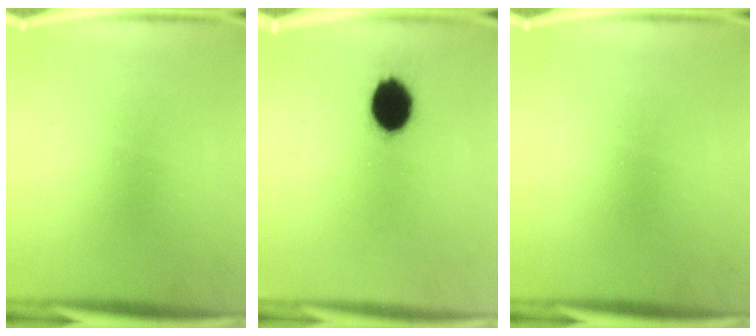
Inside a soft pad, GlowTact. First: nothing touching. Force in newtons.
{"total": 10.8}
{"total": 0.0}